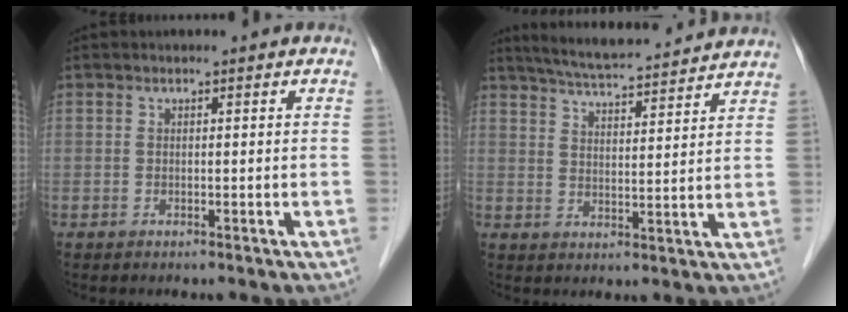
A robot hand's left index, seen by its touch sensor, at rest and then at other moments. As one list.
[{"total": 15.2, "force": [14.1, 1.1, 5.8], "torque": [-0.101, 0.025, 0.201]}]